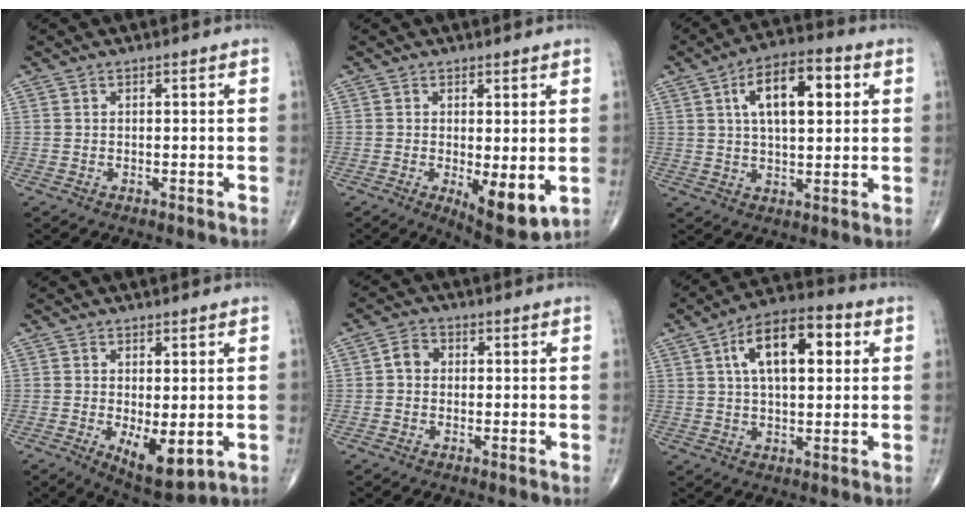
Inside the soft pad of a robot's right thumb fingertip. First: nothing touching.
{"total": 8.3, "force": [-1.5, 3.0, 7.6], "torque": [-0.106, -0.024, -0.015]}
{"total": 12.9, "force": [3.7, 5.9, 10.9], "torque": [-0.163, 0.009, 0.055]}
{"total": 7.9, "force": [-1.5, 3.3, 7.0], "torque": [-0.102, -0.023, -0.012]}
{"total": 3.3, "force": [0.1, 2.8, 1.8], "torque": [-0.021, 0.011, -0.004]}
{"total": 14.2, "force": [3.9, 6.9, 11.7], "torque": [-0.176, 0.016, 0.057]}